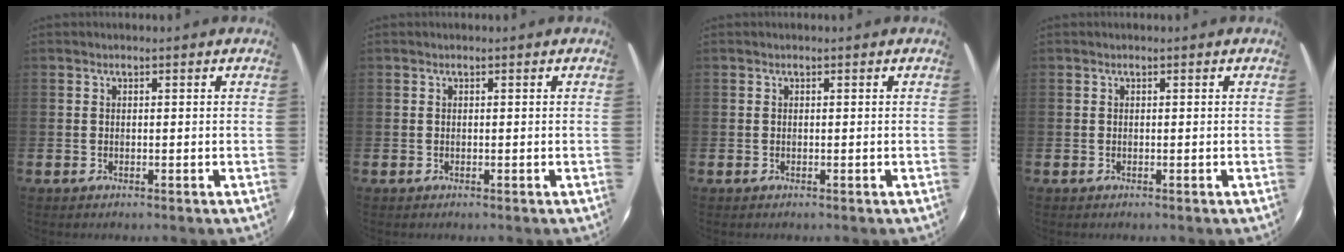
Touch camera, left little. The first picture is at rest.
{"total": 0.0}
{"total": 0.0}
{"total": 0.0}